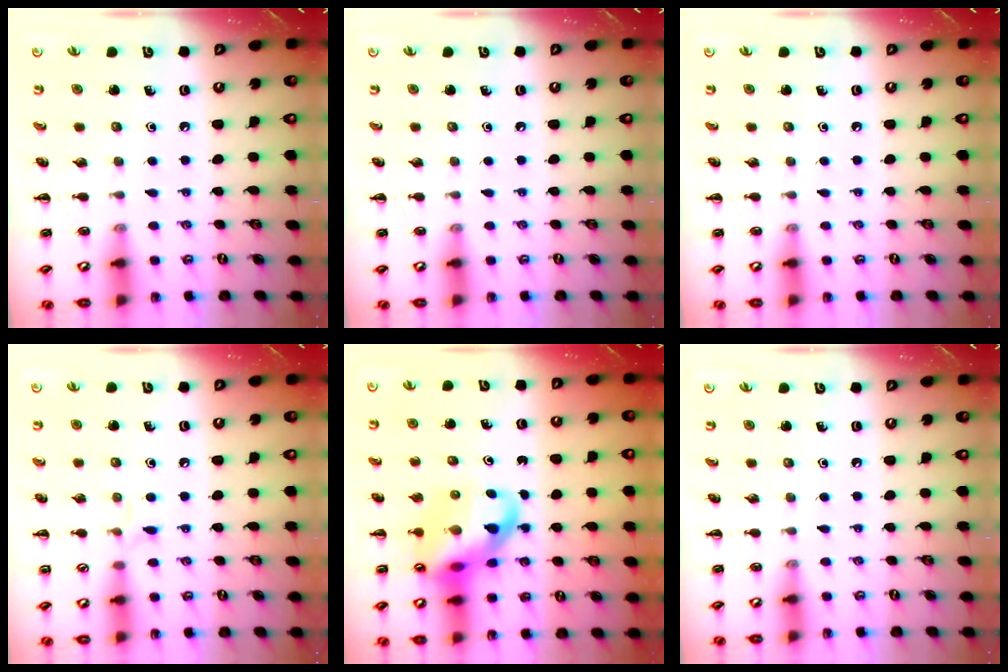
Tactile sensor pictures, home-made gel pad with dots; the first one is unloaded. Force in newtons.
{"total": 0.0}
{"total": 0.0}
{"total": 4.0, "press": 3.6, "slide": 1.6}
{"total": 14.2, "press": 13.7, "slide": 3.7}
{"total": 0.0}